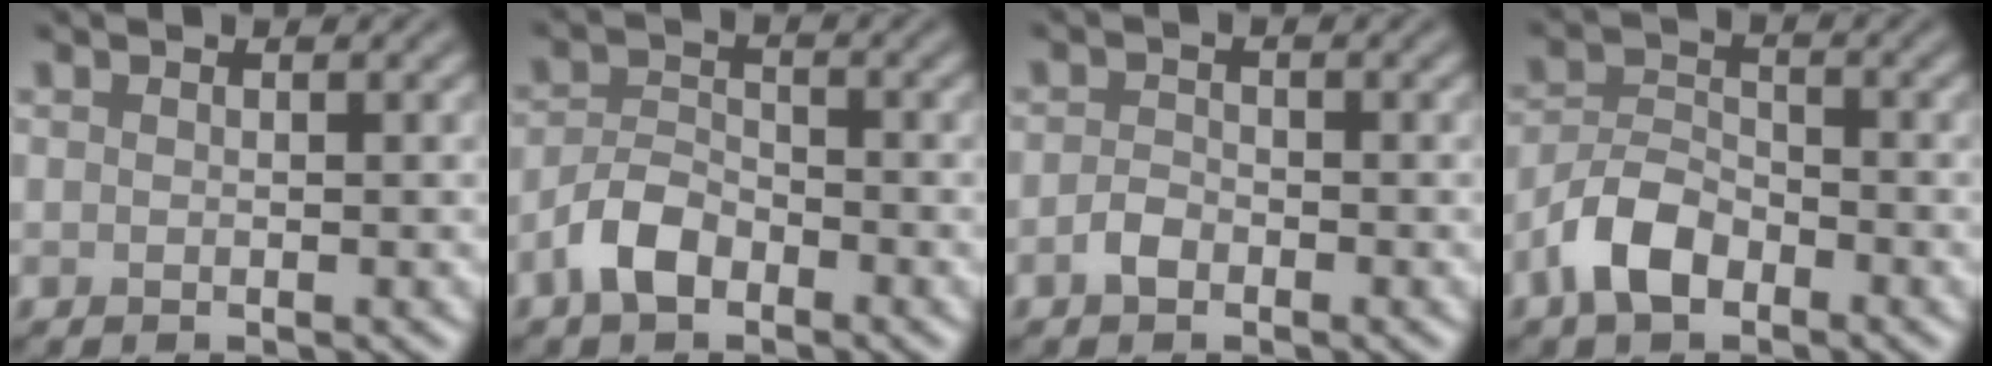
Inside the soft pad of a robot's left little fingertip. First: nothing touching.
{"total": 3.3, "force": [-2.1, 1.7, 2.0], "torque": [-0.038, 0.007, -0.047]}
{"total": 1.5, "force": [-0.8, 0.9, 0.8], "torque": [-0.017, 0.002, -0.019]}
{"total": 4.3, "force": [-2.5, 2.3, 2.5], "torque": [-0.045, 0.005, -0.057]}